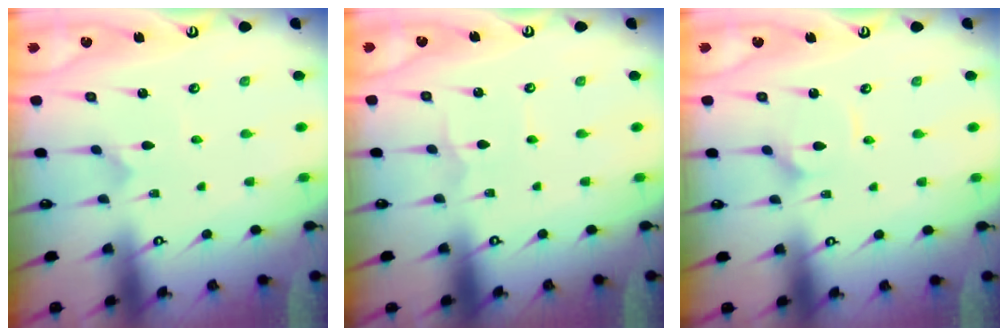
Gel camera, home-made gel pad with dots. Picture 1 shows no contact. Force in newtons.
{"total": 1.1, "press": 1.1, "slide": 0.2}
{"total": 2.3, "press": 2.3, "slide": 0.1}